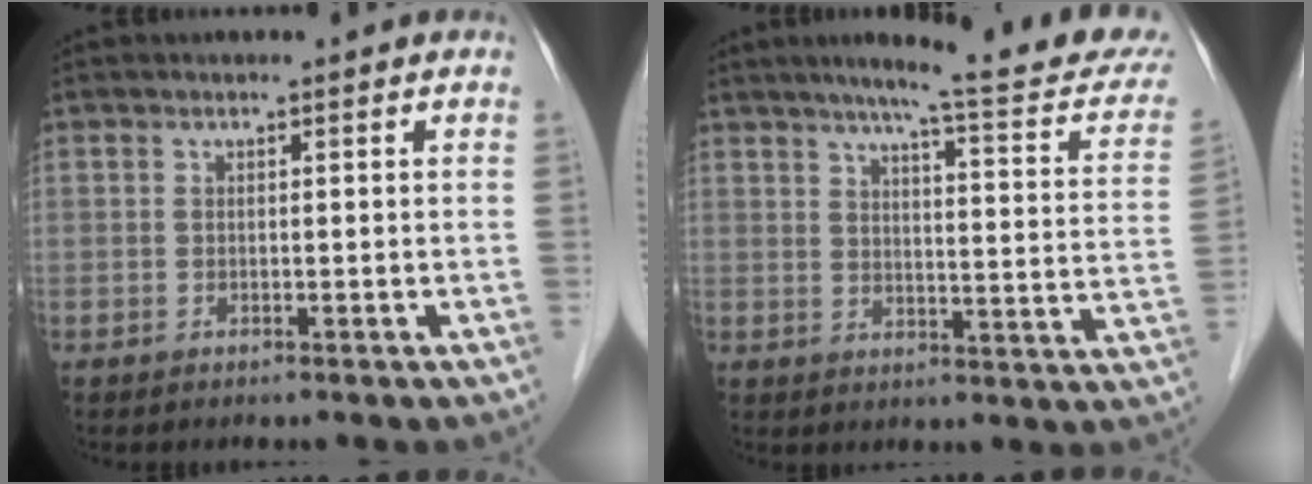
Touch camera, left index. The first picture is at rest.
{"total": 19.0, "force": [15.9, 1.5, 10.4], "torque": [-0.123, -0.020, 0.186]}